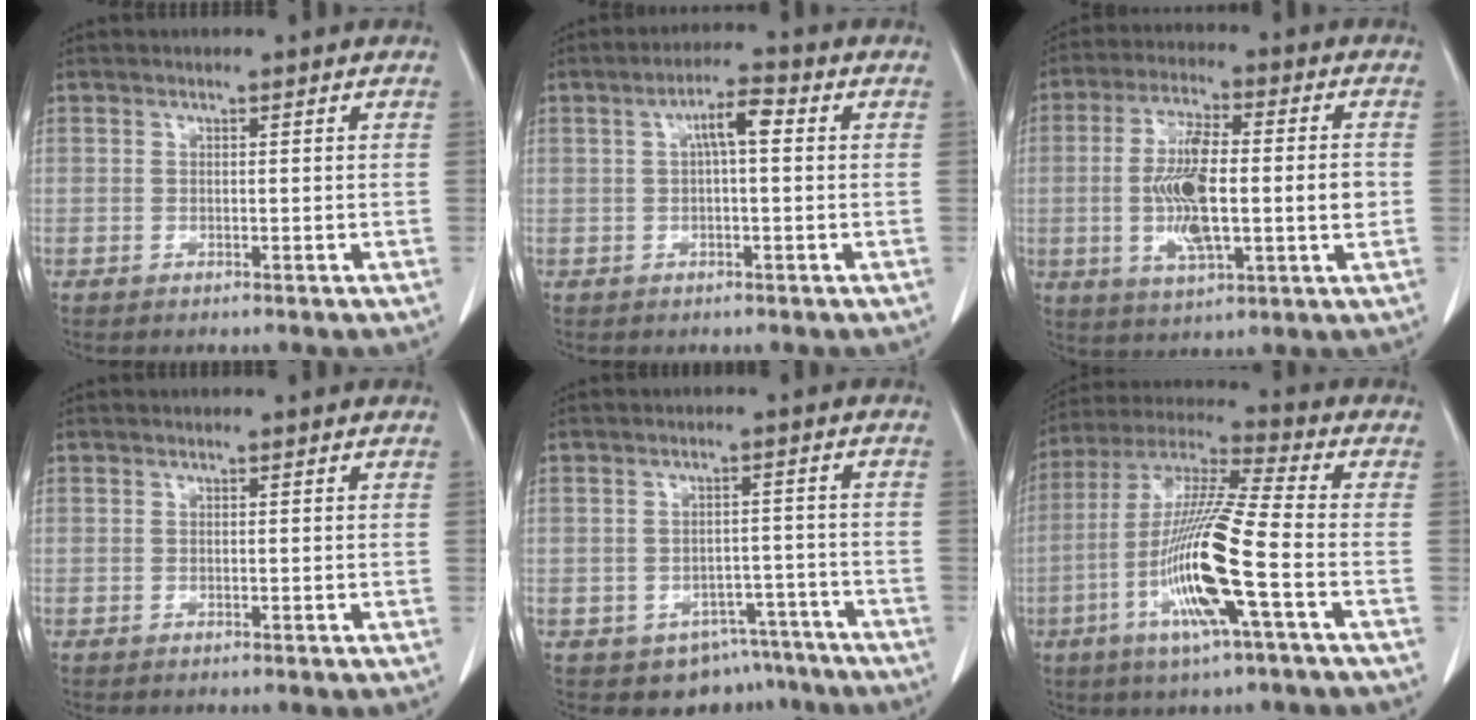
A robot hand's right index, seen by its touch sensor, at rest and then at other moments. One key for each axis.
{"total": 4.5, "fx": 0.8, "fy": 0.9, "fz": 4.4, "tx": -0.076, "ty": 0.014, "tz": 0.011}
{"total": 13.8, "fx": -1.0, "fy": 3.5, "fz": 13.3, "tx": -0.249, "ty": 0.007, "tz": -0.014}
{"total": 0.0}
{"total": 7.7, "fx": -5.4, "fy": 5.4, "fz": 1.2, "tx": 0.006, "ty": 0.021, "tz": -0.064}
{"total": 15.9, "fx": -5.1, "fy": 0.1, "fz": 15.1, "tx": -0.308, "ty": -0.013, "tz": -0.103}